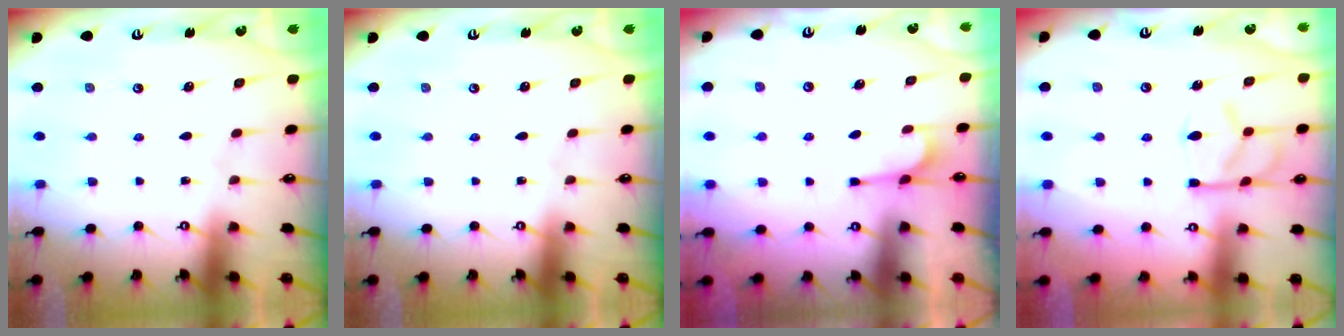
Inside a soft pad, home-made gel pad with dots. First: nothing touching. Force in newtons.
{"total": 0.0}
{"total": 2.8, "press": 2.7, "slide": 0.8}
{"total": 9.4, "press": 9.3, "slide": 1.5}